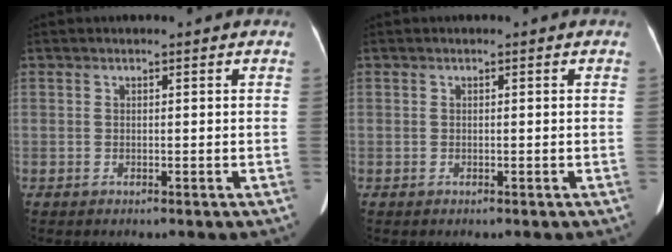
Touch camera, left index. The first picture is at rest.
{"total": 0.0}